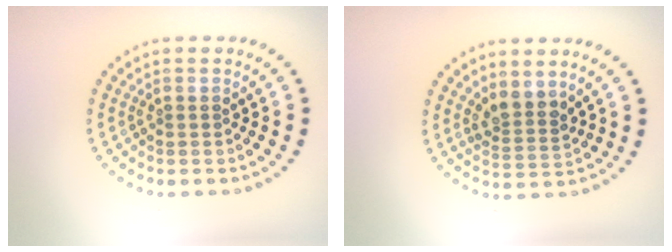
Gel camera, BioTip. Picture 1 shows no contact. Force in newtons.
{"total": 2.3, "press": 1.8, "slide": 1.5}